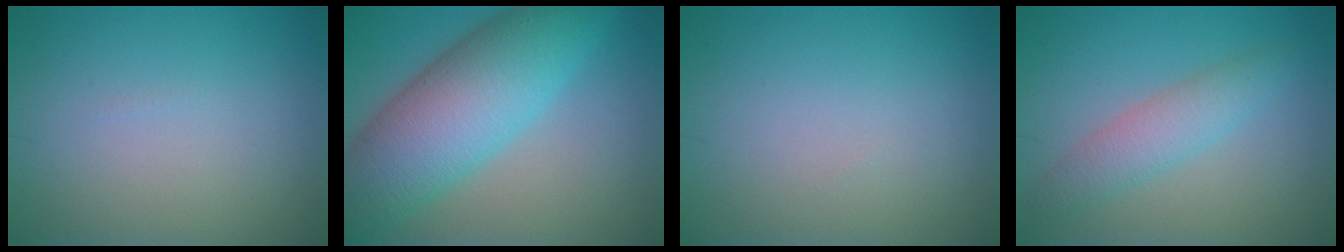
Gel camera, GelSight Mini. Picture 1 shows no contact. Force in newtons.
{"total": 10.6, "press": 10.6, "slide": 0.1}
{"total": 0.0}
{"total": 3.1, "press": 3.1, "slide": 0.2}